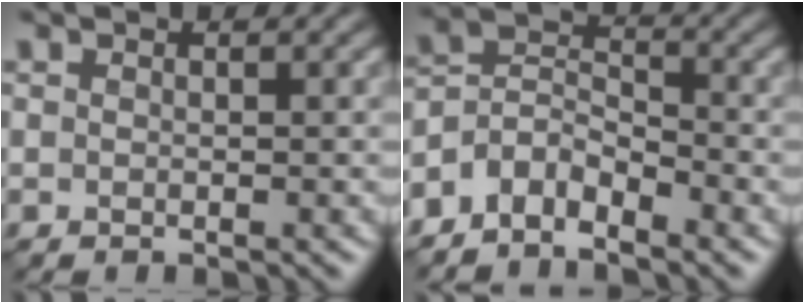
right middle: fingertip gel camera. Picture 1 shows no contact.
{"total": 4.3, "force": [-3.4, 2.1, 1.7], "torque": [-0.033, 0.005, -0.077]}